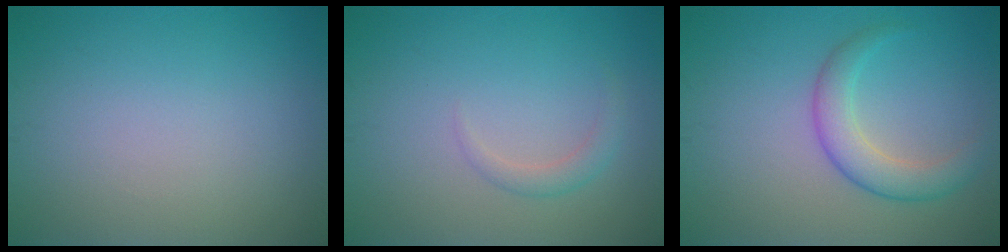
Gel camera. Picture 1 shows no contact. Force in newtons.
{"total": 1.4, "press": 1.4, "slide": 0.1}
{"total": 3.4, "press": 3.4, "slide": 0.1}